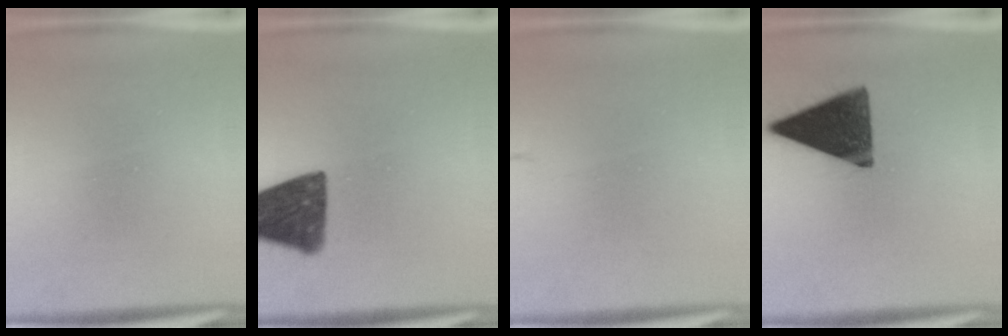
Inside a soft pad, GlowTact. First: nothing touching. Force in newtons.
{"total": 15.2}
{"total": 1.6}
{"total": 14.4}